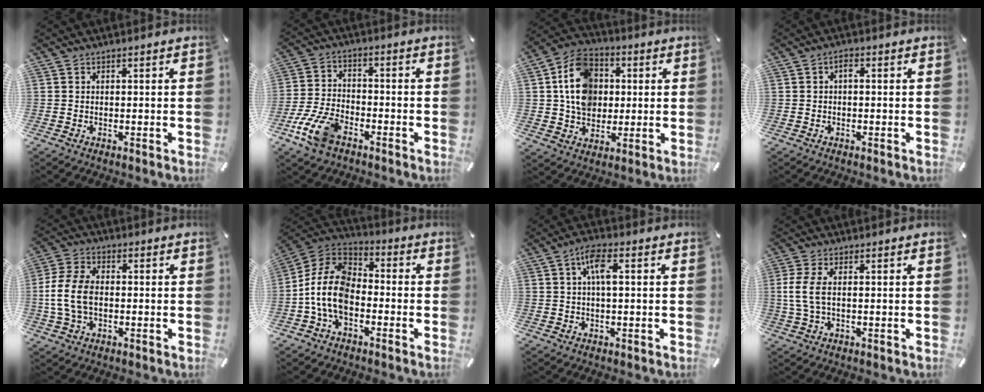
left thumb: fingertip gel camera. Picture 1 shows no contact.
{"total": 10.1, "force": [-5.9, 5.5, 6.0], "torque": [-0.136, 0.022, -0.112]}
{"total": 13.0, "force": [1.4, 11.0, 6.7], "torque": [-0.123, 0.019, 0.030]}
{"total": 1.4, "force": [-0.1, 0.7, 1.2], "torque": [-0.026, 0.006, -0.005]}
{"total": 9.9, "force": [-1.1, 6.7, 7.1], "torque": [-0.159, 0.010, -0.019]}
{"total": 12.2, "force": [-4.1, 8.1, 8.2], "torque": [-0.196, 0.012, -0.082]}
{"total": 5.5, "force": [0.8, 1.8, 5.2], "torque": [-0.093, 0.006, 0.011]}
{"total": 5.6, "force": [0.4, 2.3, 5.1], "torque": [-0.116, -0.003, 0.004]}